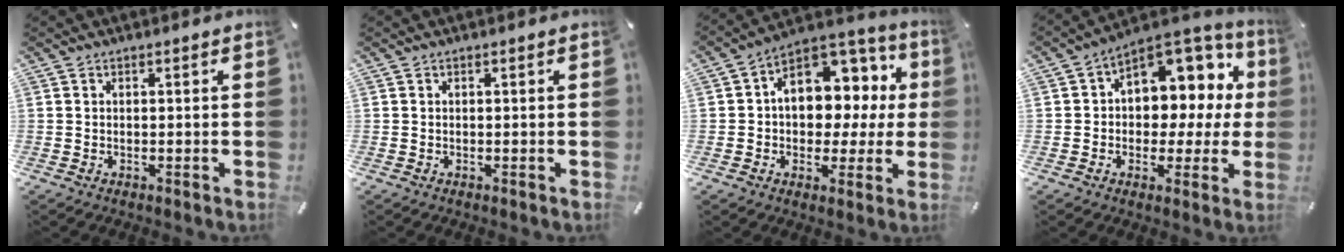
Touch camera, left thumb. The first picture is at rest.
{"total": 0.0}
{"total": 11.2, "force": [2.0, 9.0, 6.3], "torque": [-0.088, -0.021, 0.041]}
{"total": 10.0, "force": [3.3, 7.7, 5.4], "torque": [-0.064, -0.042, 0.063]}